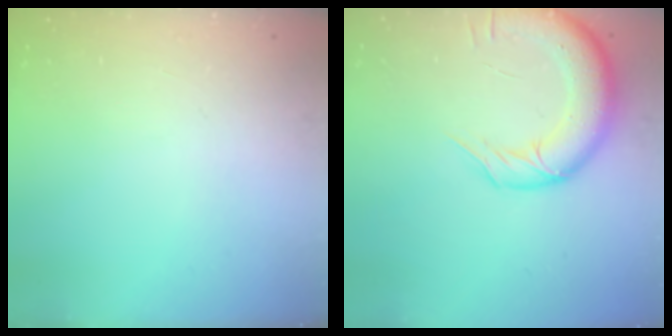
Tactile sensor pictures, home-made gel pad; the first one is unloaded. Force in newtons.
{"total": 13.9, "press": 13.4, "slide": 3.7}